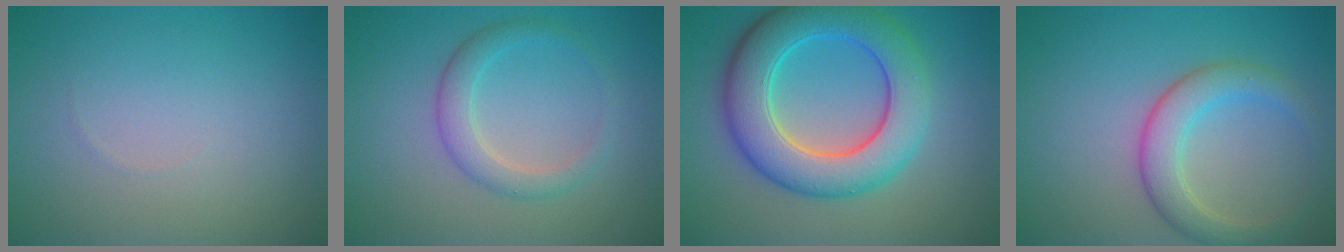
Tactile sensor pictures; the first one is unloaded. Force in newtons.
{"total": 2.6, "press": 2.6, "slide": 0.1}
{"total": 8.9, "press": 8.9, "slide": 0.3}
{"total": 4.1, "press": 4.1, "slide": 0.2}